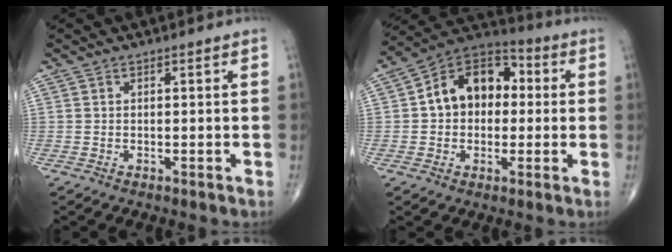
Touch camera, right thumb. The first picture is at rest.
{"total": 14.2, "force": [1.3, 10.3, 9.8], "torque": [-0.115, 0.032, 0.008]}